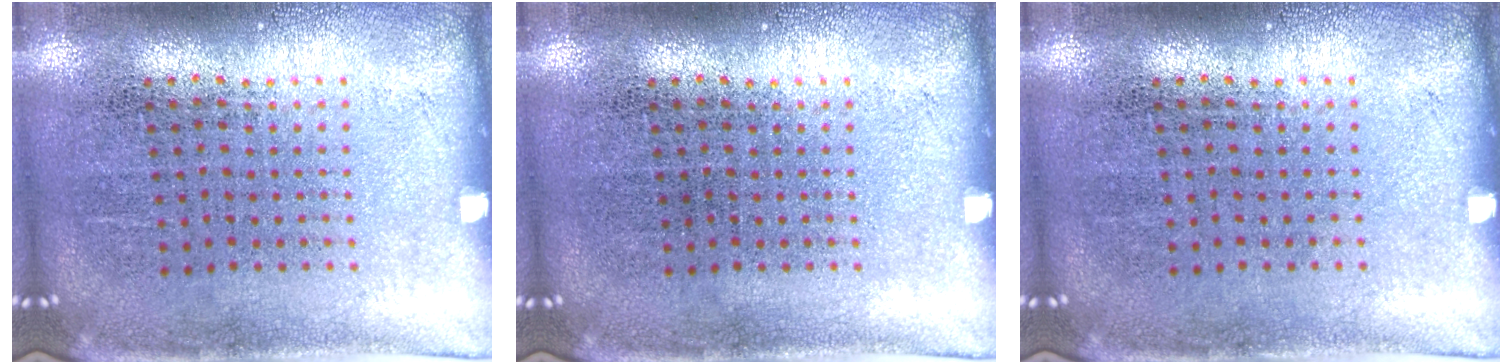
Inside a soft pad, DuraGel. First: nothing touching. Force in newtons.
{"total": 0.0}
{"total": 0.0}